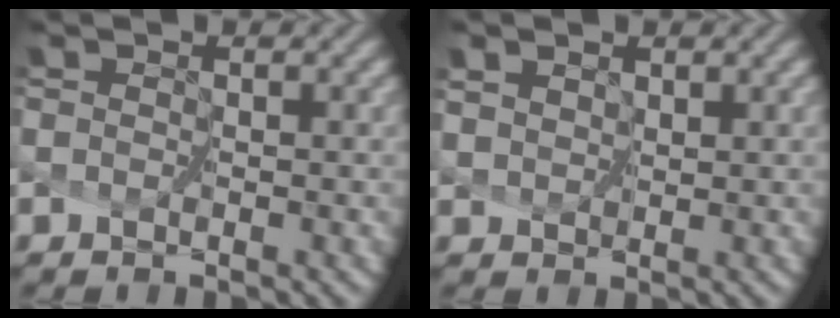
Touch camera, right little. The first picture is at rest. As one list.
[{"total": 1.3, "force": [1.1, 0.7, 0.0], "torque": [0.018, 0.000, 0.019]}]